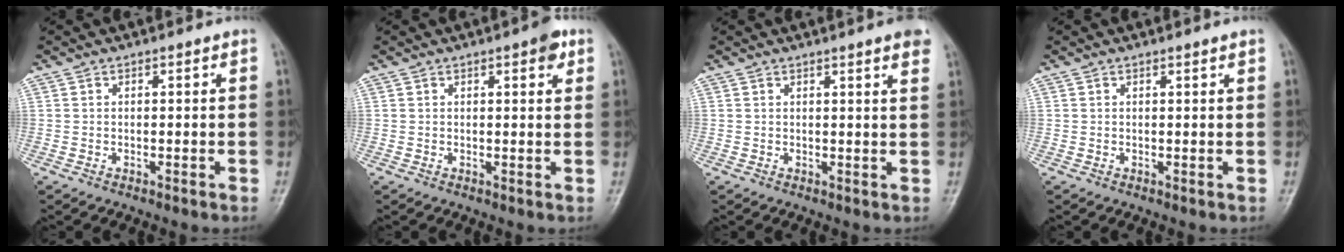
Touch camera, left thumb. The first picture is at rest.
{"total": 3.0, "force": [1.7, 0.9, 2.3], "torque": [-0.024, -0.004, 0.017]}
{"total": 4.3, "force": [3.1, 0.2, 2.9], "torque": [-0.033, -0.007, 0.032]}
{"total": 0.8, "force": [0.7, -0.1, 0.4], "torque": [-0.011, -0.004, 0.013]}